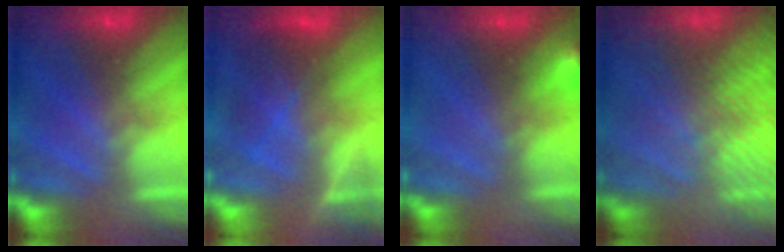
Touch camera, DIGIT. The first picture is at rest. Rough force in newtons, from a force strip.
{"total": 4.5}
{"total": 2.9}
{"total": 13.7}